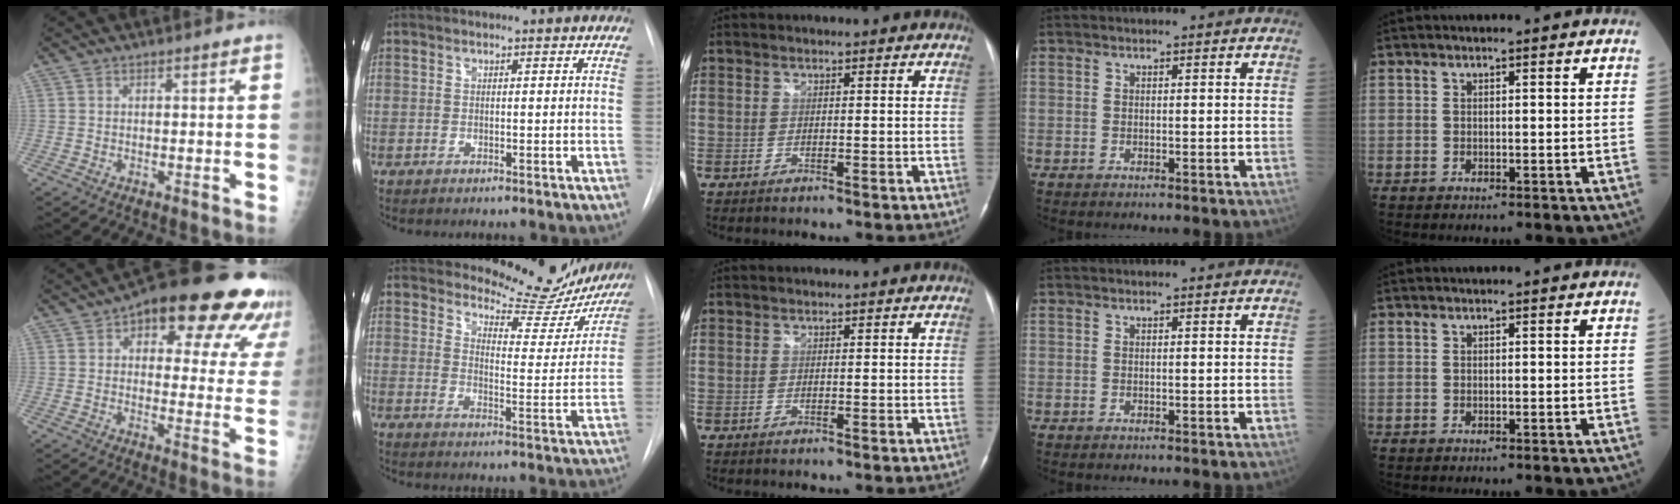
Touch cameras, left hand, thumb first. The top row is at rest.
{"thumb": {"total": 23.2, "force": [13.4, 10.1, 16.0], "torque": [-0.170, -0.015, 0.161]}, "index": {"total": 15.3, "force": [14.2, 4.6, 3.1], "torque": [-0.022, -0.053, 0.159]}}